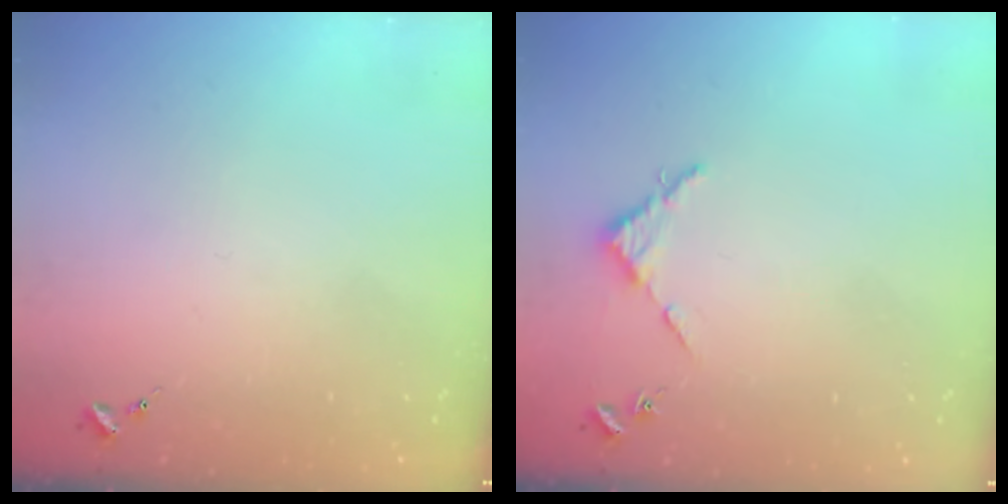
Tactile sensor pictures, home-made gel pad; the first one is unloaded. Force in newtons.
{"total": 2.7, "press": 2.7, "slide": 0.3}